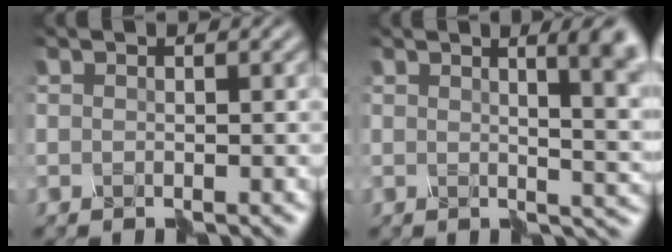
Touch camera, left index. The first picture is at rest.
{"total": 7.8, "force": [2.3, 3.2, 6.8], "torque": [-0.037, 0.023, 0.015]}